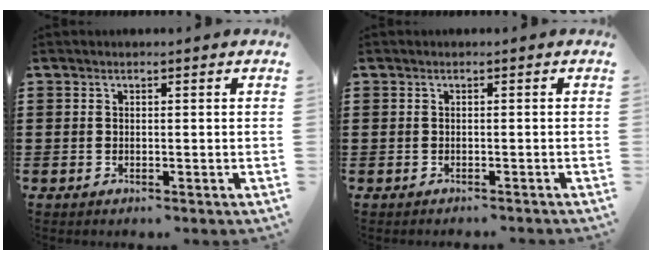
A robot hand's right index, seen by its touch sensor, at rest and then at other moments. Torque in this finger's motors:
{"motor_torque": [-1.20, 0.31, -1.06, -0.21]}